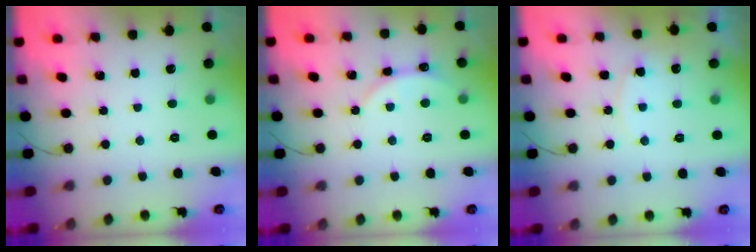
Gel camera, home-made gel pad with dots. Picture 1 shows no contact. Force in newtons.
{"total": 2.9, "press": 2.9, "slide": 0.3}
{"total": 6.5, "press": 6.5, "slide": 0.7}